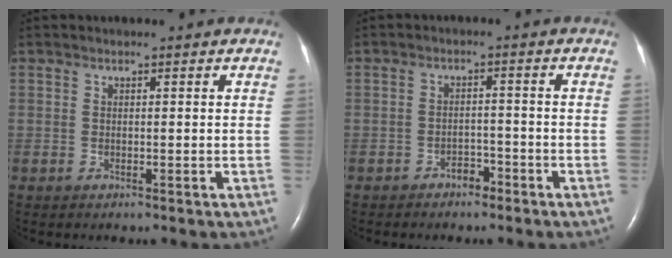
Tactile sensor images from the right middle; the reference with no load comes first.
{"total": 2.3, "force": [-1.8, 1.2, 0.9], "torque": [-0.011, 0.006, -0.027]}